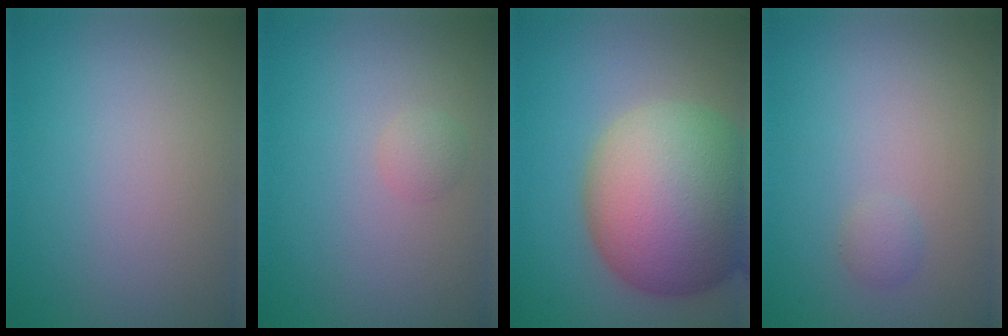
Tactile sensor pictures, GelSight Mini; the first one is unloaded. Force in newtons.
{"total": 1.0, "press": 1.0, "slide": 0.1}
{"total": 14.8, "press": 14.8, "slide": 0.9}
{"total": 0.8, "press": 0.8, "slide": 0.1}